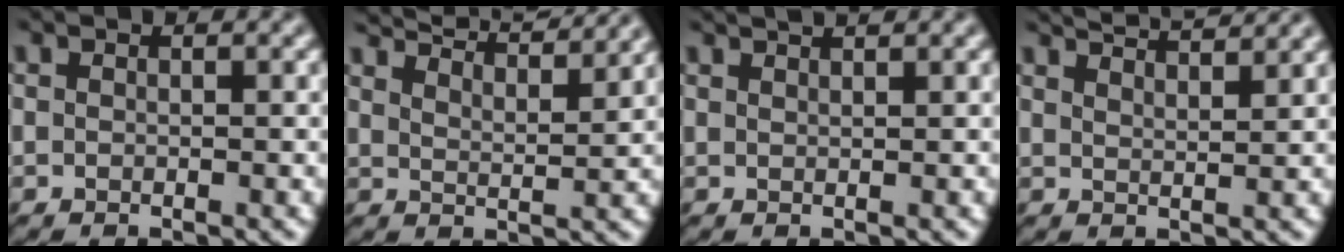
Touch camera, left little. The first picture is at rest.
{"total": 8.1, "force": [7.3, 1.1, 3.1], "torque": [-0.065, 0.016, 0.087]}
{"total": 2.1, "force": [1.9, 0.0, 0.8], "torque": [-0.018, 0.017, 0.028]}
{"total": 5.7, "force": [5.2, 0.5, 2.3], "torque": [-0.047, 0.021, 0.063]}